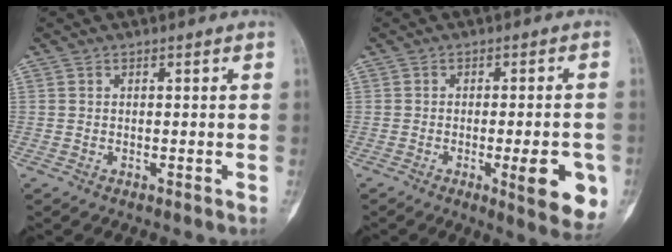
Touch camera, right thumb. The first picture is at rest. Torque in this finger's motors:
{"motor_torque": [-0.25, 0.17, -0.20, -0.01, 0.00]}